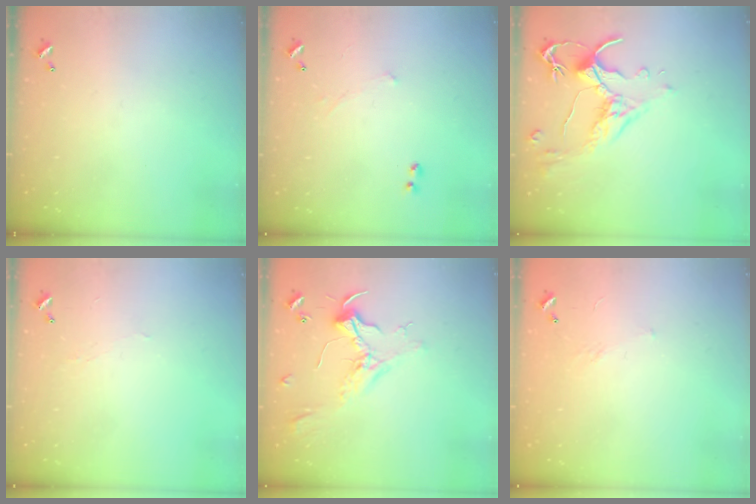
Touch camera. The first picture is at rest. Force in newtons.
{"total": 1.7, "press": 1.7, "slide": 0.4}
{"total": 2.5, "press": 2.1, "slide": 1.4}
{"total": 0.8, "press": 0.7, "slide": 0.4}
{"total": 2.3, "press": 2.2, "slide": 0.8}
{"total": 6.2, "press": 6.2, "slide": 0.8}